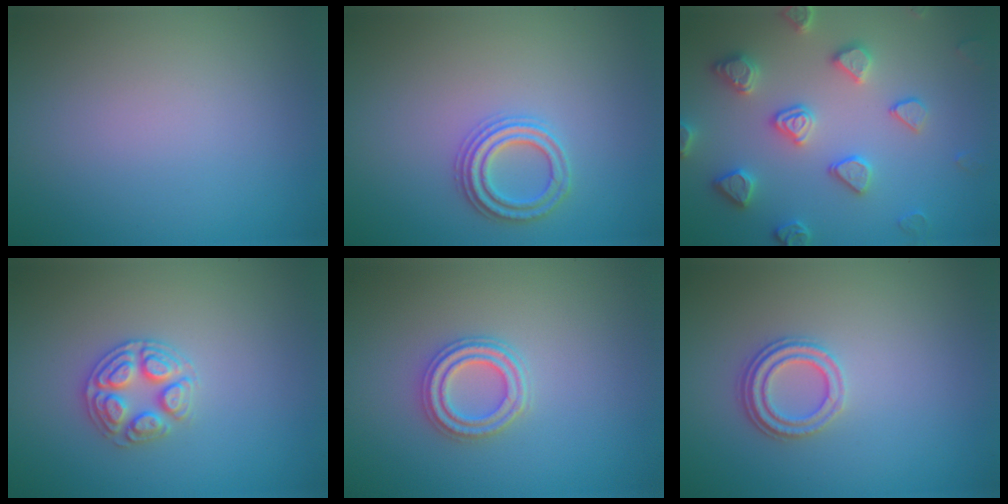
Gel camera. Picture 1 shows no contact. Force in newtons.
{"total": 2.5, "press": 2.4, "slide": 0.4}
{"total": 4.5, "press": 4.4, "slide": 1.0}
{"total": 2.9, "press": 2.8, "slide": 0.3}
{"total": 2.7, "press": 2.5, "slide": 0.9}
{"total": 2.4, "press": 2.0, "slide": 1.3}